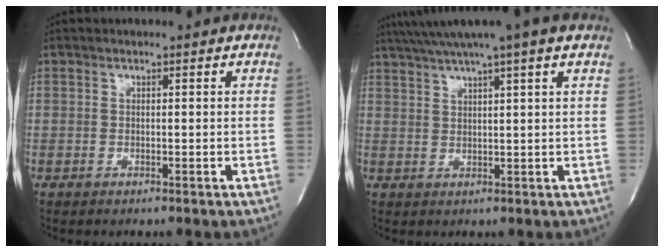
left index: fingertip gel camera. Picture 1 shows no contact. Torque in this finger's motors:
{"motor_torque": [0.81, -0.92, 0.87, 0.19]}